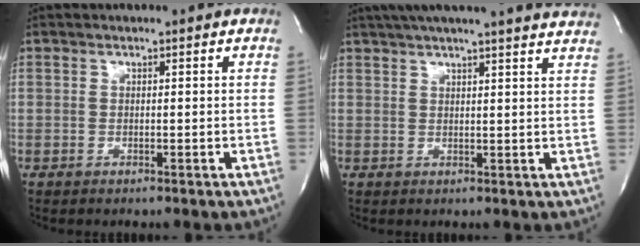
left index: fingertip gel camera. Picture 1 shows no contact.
{"total": 20.7, "force": [18.6, 0.1, 8.9], "torque": [-0.146, 0.004, 0.231]}